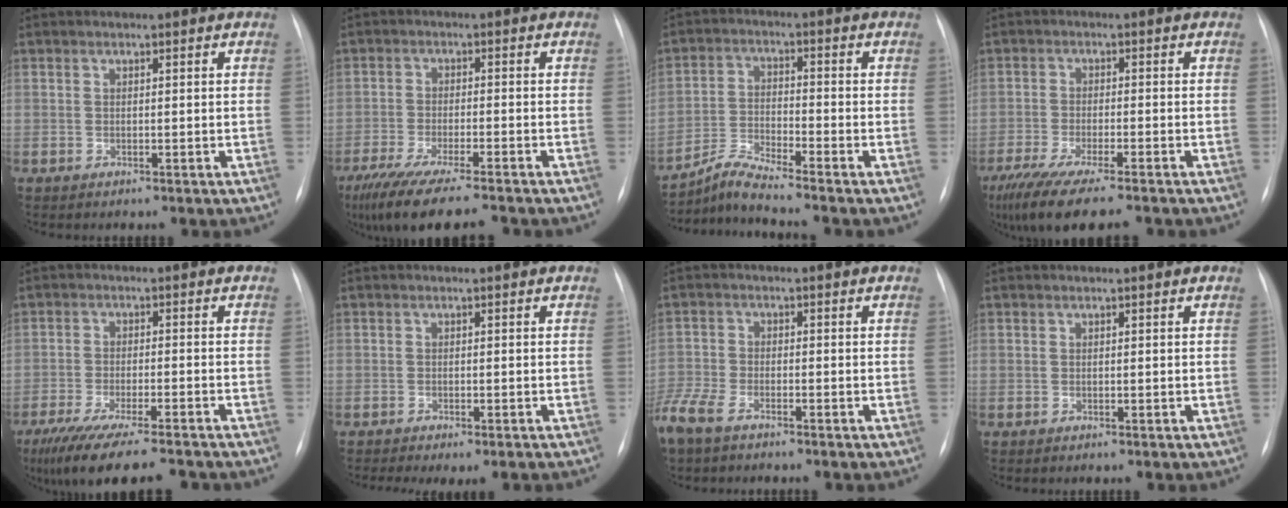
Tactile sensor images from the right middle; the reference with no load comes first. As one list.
[{"total": 12.5, "force": [-10.0, 1.1, 7.3], "torque": [-0.125, -0.035, -0.164]}, {"total": 5.3, "force": [-5.0, -1.6, 0.8], "torque": [-0.033, -0.017, -0.098]}, {"total": 11.6, "force": [-9.1, 1.3, 7.2], "torque": [-0.123, -0.030, -0.150]}, {"total": 15.1, "force": [-12.4, 1.9, 8.4], "torque": [-0.139, -0.035, -0.193]}, {"total": 6.4, "force": [-5.3, 1.2, 3.4], "torque": [-0.039, -0.002, -0.072]}, {"total": 8.0, "force": [-6.0, 3.0, 4.3], "torque": [-0.099, -0.010, -0.117]}, {"total": 0.0}]